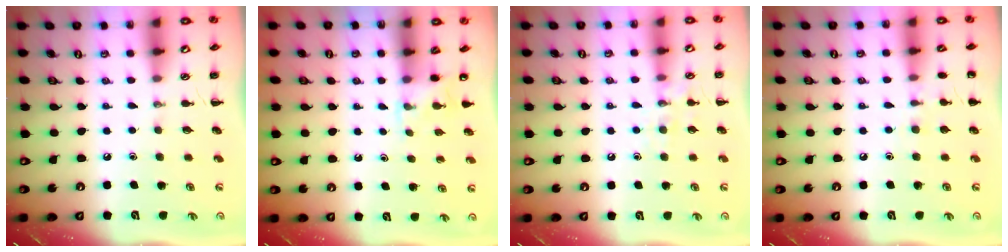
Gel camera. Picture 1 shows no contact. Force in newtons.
{"total": 3.9, "press": 3.7, "slide": 1.3}
{"total": 7.9, "press": 7.8, "slide": 1.0}
{"total": 5.5, "press": 5.3, "slide": 1.6}